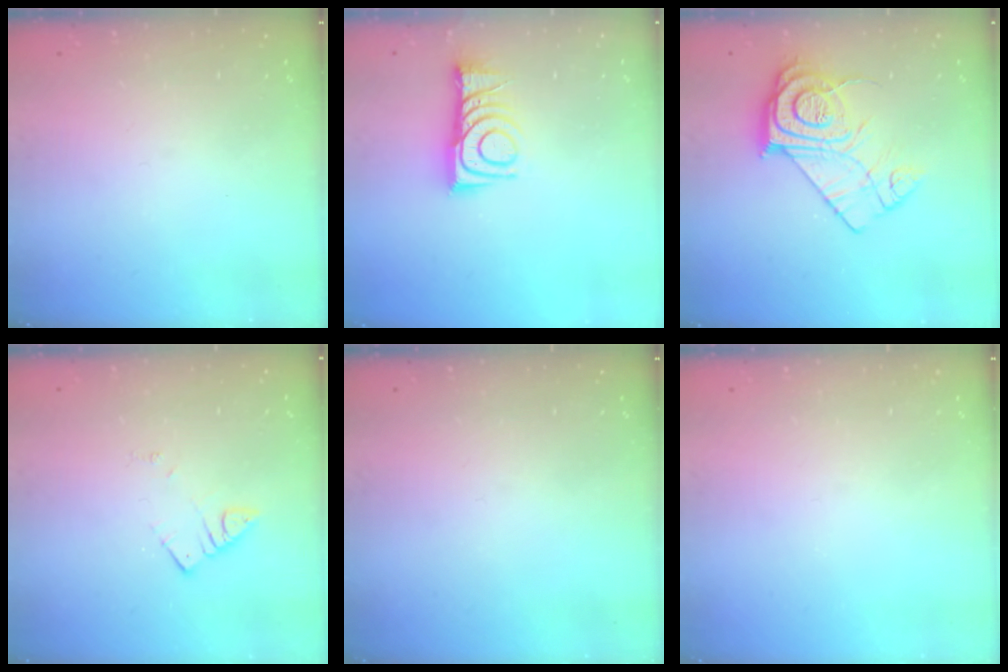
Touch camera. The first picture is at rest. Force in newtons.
{"total": 9.9, "press": 9.9, "slide": 0.8}
{"total": 13.5, "press": 13.5, "slide": 1.0}
{"total": 2.8, "press": 2.7, "slide": 0.3}
{"total": 0.0}
{"total": 0.0}